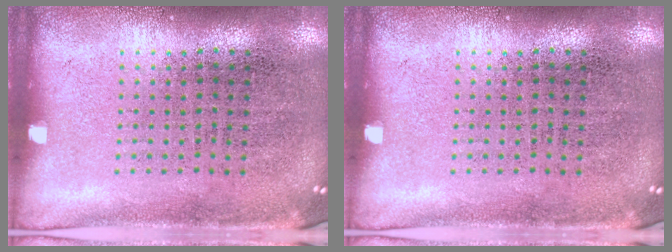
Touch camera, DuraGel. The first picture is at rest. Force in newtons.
{"total": 0.0}